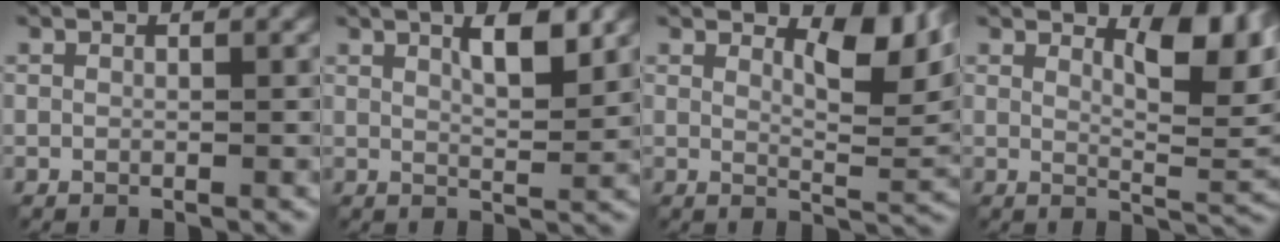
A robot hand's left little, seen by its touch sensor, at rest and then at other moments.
{"total": 3.9, "force": [1.9, 0.9, 3.3], "torque": [-0.054, 0.000, 0.032]}
{"total": 5.6, "force": [2.9, 1.9, 4.3], "torque": [-0.064, -0.006, 0.043]}
{"total": 6.4, "force": [3.0, 2.1, 5.2], "torque": [-0.070, -0.006, 0.049]}